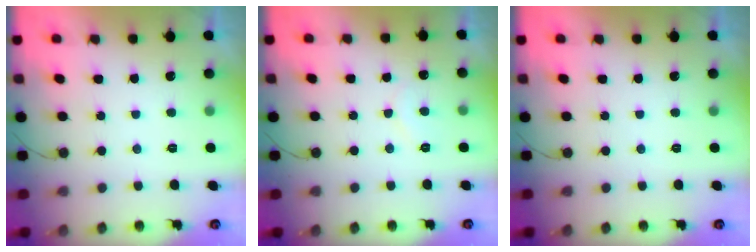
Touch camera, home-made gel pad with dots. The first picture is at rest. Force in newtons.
{"total": 5.6, "press": 5.6, "slide": 0.5}
{"total": 0.0}